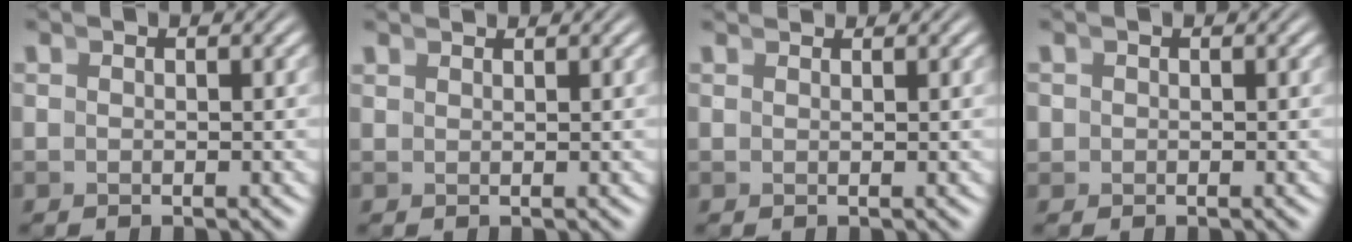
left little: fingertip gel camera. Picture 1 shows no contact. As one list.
[{"total": 1.5, "force": [1.2, -0.9, -0.2], "torque": [0.019, 0.002, 0.026]}, {"total": 0.8, "force": [0.7, -0.3, 0.1], "torque": [0.006, 0.001, 0.013]}, {"total": 0.8, "force": [-0.1, 0.8, 0.1], "torque": [-0.004, -0.009, 0.002]}]